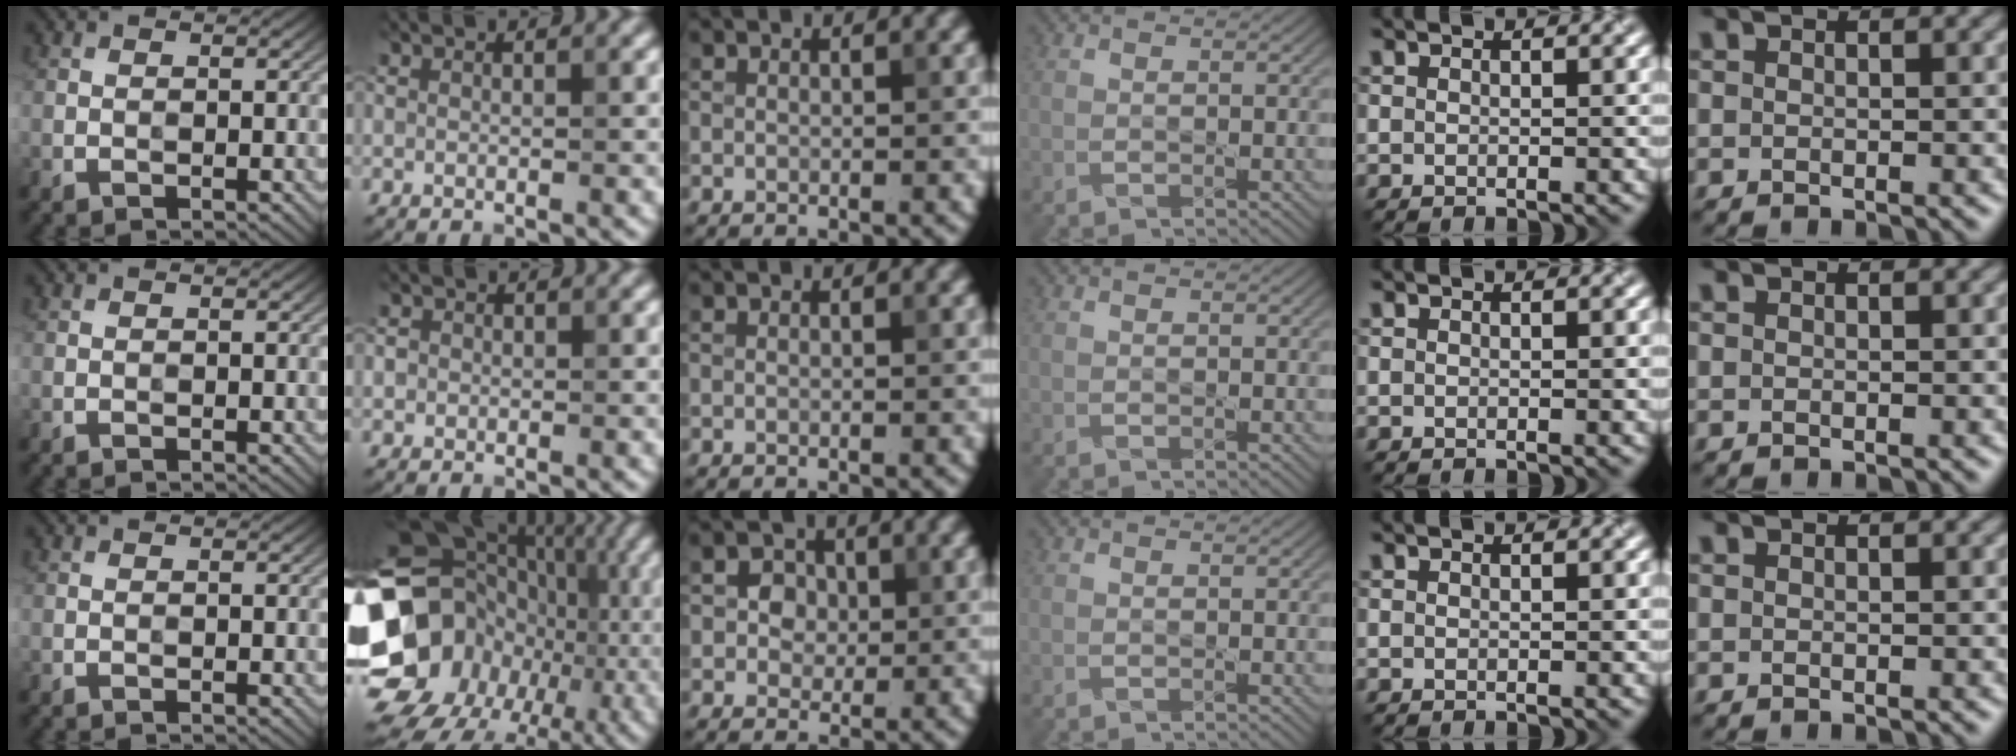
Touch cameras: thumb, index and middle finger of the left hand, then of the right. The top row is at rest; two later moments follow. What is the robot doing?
{"motion": "dispense", "object": "soap dispenser"}